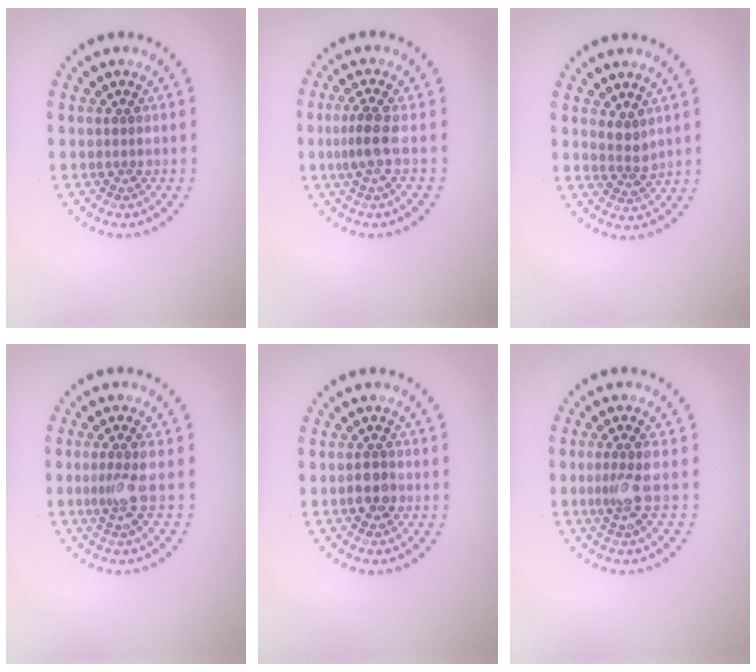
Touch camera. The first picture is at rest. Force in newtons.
{"total": 2.2, "press": 1.6, "slide": 1.6}
{"total": 1.6, "press": 1.4, "slide": 0.8}
{"total": 2.1, "press": 1.6, "slide": 1.4}
{"total": 1.8, "press": 1.7, "slide": 0.6}
{"total": 2.1, "press": 1.6, "slide": 1.4}